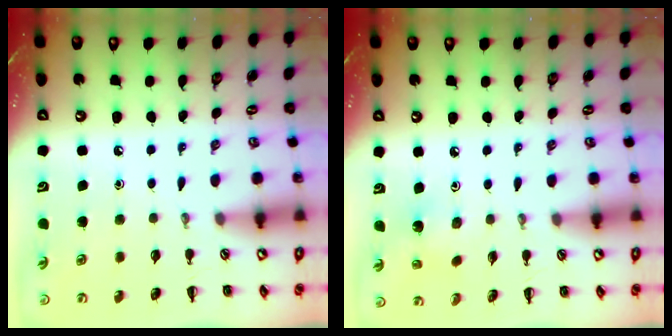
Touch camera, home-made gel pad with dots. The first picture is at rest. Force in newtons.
{"total": 2.7, "press": 2.5, "slide": 0.9}